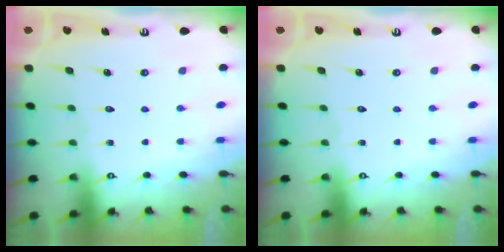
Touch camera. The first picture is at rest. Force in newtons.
{"total": 0.0}